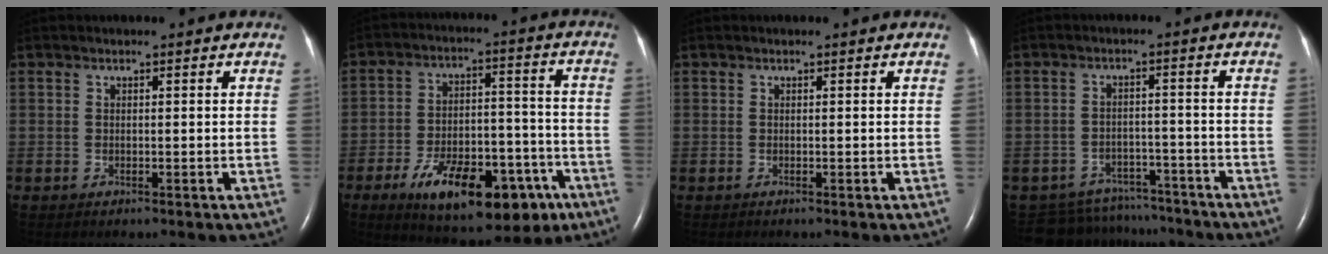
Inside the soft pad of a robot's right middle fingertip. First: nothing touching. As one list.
[{"total": 18.8, "force": [-10.3, 7.7, 13.7], "torque": [-0.181, 0.011, -0.147]}, {"total": 0.0}, {"total": 10.8, "force": [-10.0, 4.1, 0.2], "torque": [-0.007, 0.020, -0.131]}]